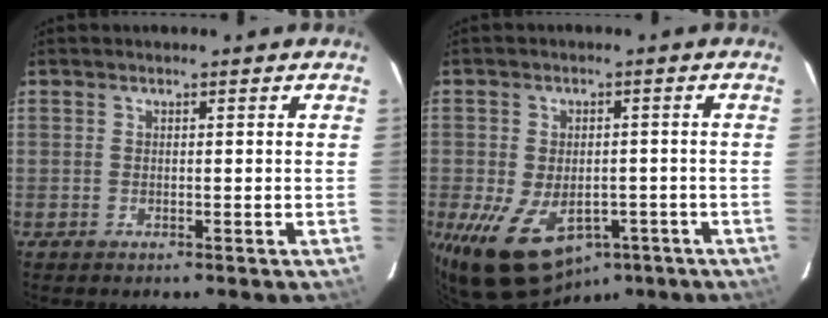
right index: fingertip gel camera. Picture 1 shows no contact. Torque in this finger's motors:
{"motor_torque": [2.14, 0.00, 0.71, 0.15]}